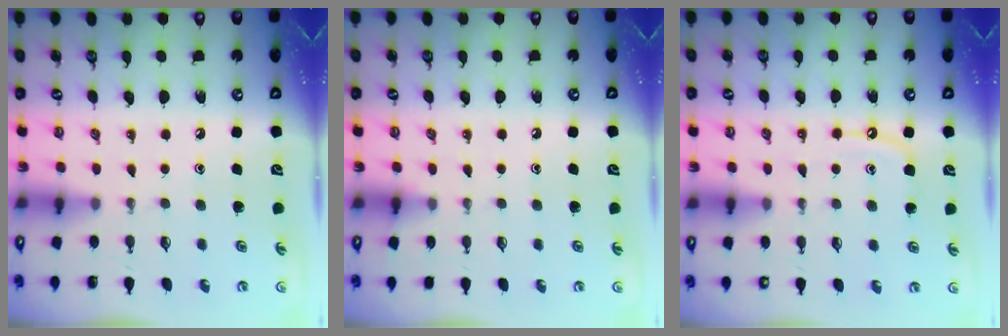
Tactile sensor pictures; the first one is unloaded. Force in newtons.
{"total": 4.0, "press": 4.0, "slide": 0.4}
{"total": 7.2, "press": 7.1, "slide": 0.8}